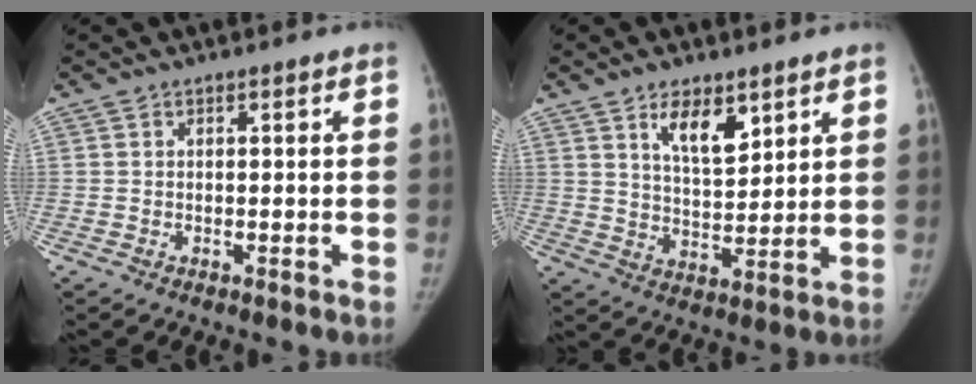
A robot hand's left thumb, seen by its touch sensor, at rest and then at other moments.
{"total": 8.5, "force": [4.9, 3.8, 5.8], "torque": [-0.074, -0.038, 0.089]}